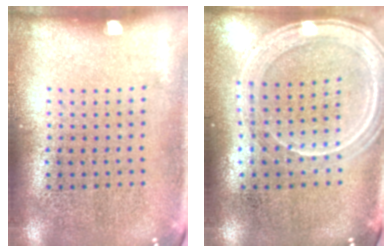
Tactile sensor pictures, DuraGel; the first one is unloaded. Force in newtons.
{"total": 1.4, "press": 1.3, "slide": 0.2}